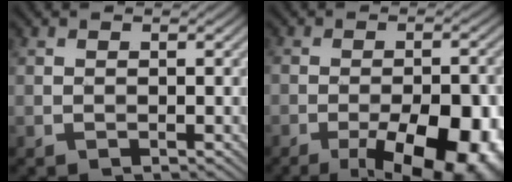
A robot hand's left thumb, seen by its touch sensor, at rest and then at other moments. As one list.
[{"total": 14.2, "force": [-7.1, 5.6, 10.9], "torque": [-0.121, 0.006, -0.091]}]